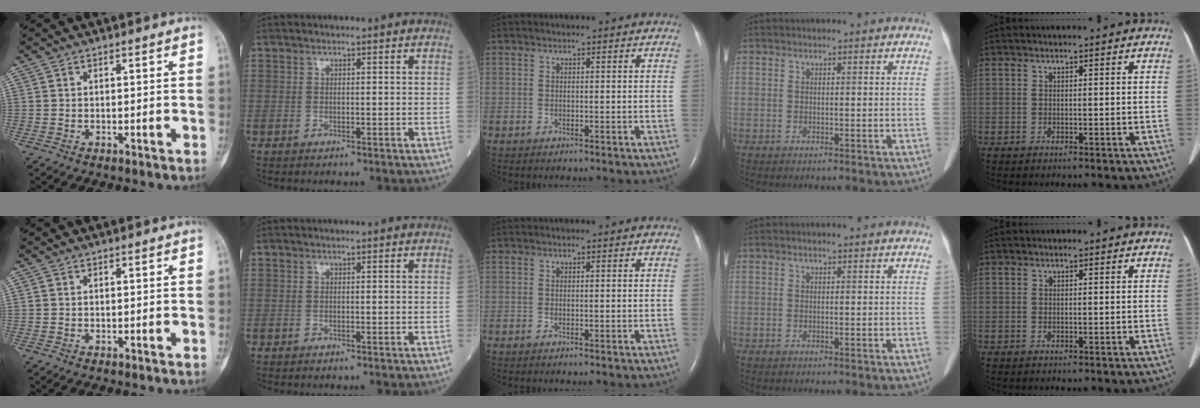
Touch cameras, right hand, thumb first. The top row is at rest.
{}